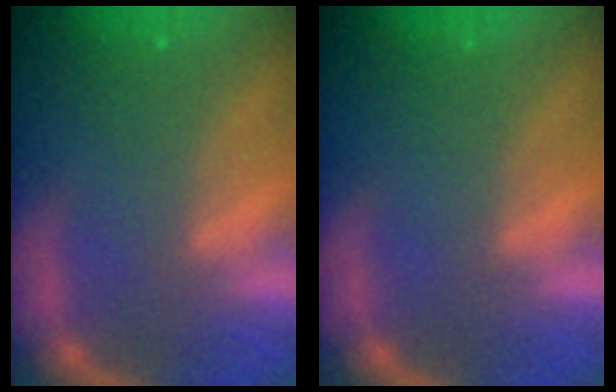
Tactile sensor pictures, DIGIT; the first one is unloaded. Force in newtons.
{"total": 0.0}